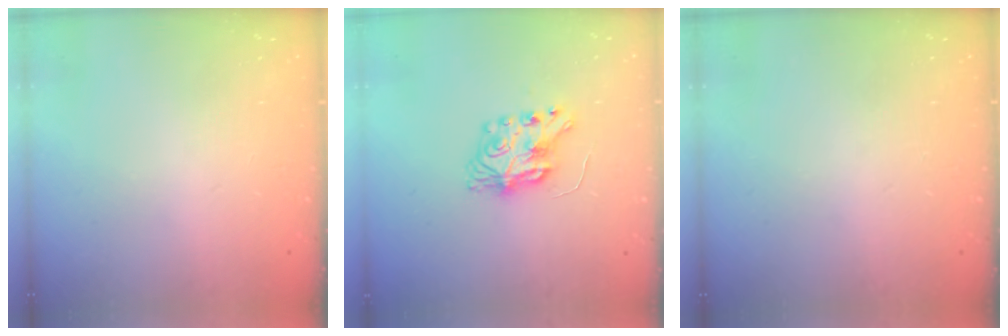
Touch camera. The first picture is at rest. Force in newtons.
{"total": 7.9, "press": 7.9, "slide": 0.2}
{"total": 0.0}